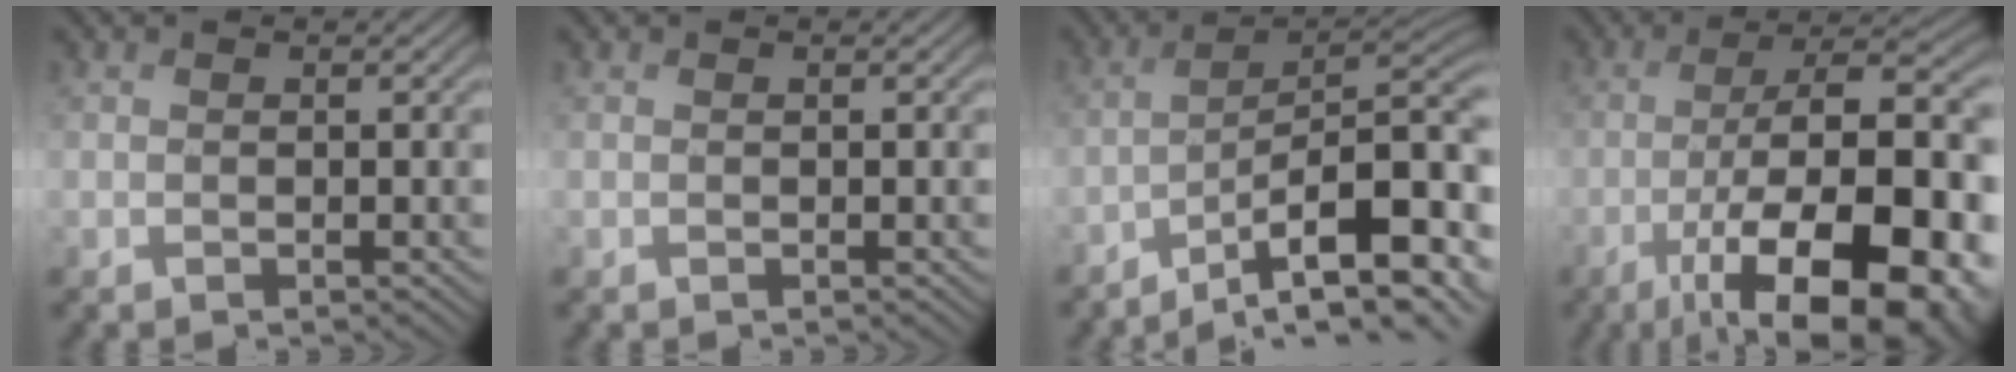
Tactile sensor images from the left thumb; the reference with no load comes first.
{"total": 0.0}
{"total": 13.1, "force": [-7.4, 3.7, 10.1], "torque": [-0.159, -0.002, -0.109]}
{"total": 19.5, "force": [-8.6, 6.8, 16.1], "torque": [-0.245, -0.009, -0.132]}